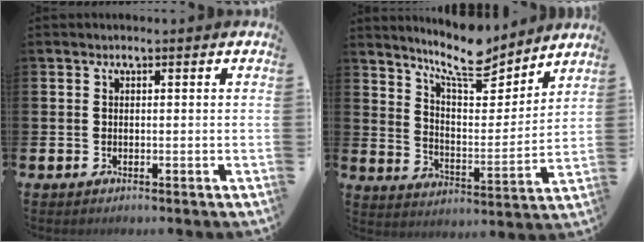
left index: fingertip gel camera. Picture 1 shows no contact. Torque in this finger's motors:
{"motor_torque": [1.08, -1.06, 0.62, 0.21]}